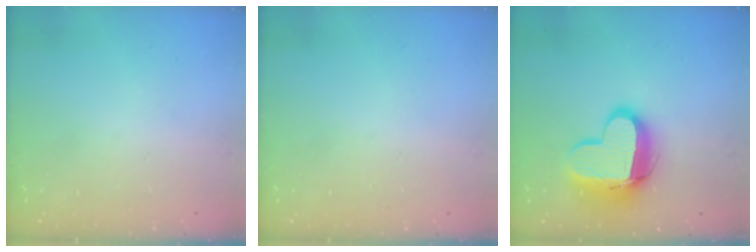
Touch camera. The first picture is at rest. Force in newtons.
{"total": 0.5, "press": 0.5, "slide": 0.1}
{"total": 15.6, "press": 15.5, "slide": 1.5}